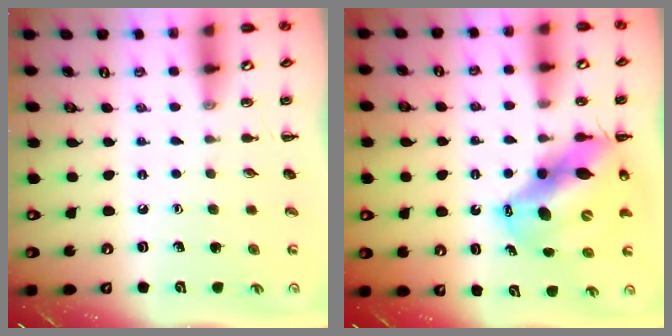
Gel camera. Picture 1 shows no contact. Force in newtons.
{"total": 14.8, "press": 14.3, "slide": 3.9}